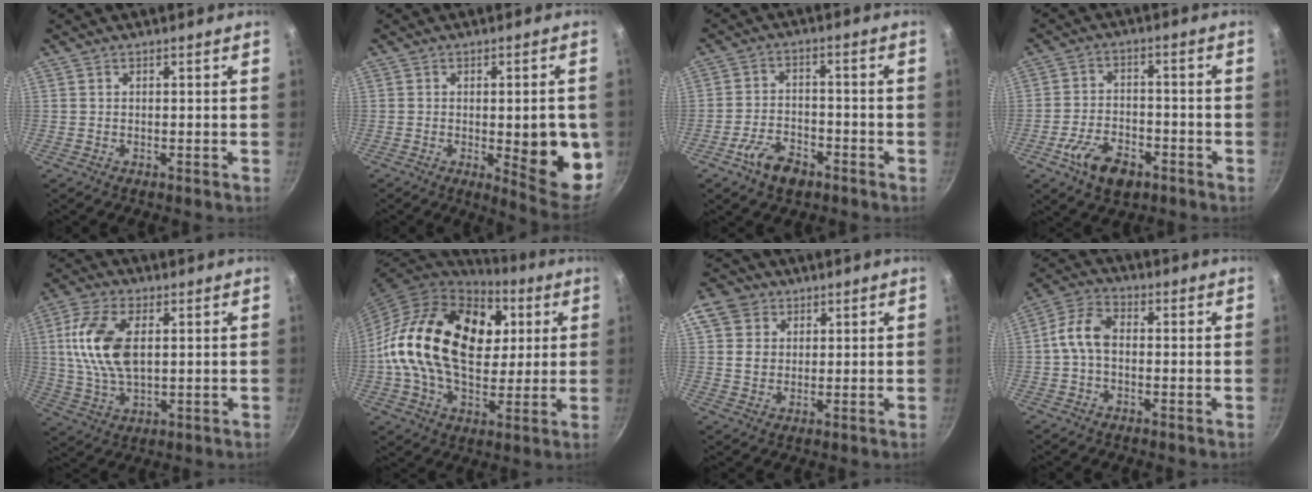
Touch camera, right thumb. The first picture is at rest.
{"total": 14.0, "force": [-1.9, 4.9, 13.0], "torque": [-0.125, -0.012, -0.019]}
{"total": 7.4, "force": [-4.5, 3.9, 4.4], "torque": [-0.074, 0.030, -0.085]}
{"total": 9.4, "force": [-5.0, 5.2, 6.0], "torque": [-0.099, 0.027, -0.091]}
{"total": 13.3, "force": [2.5, 7.1, 11.0], "torque": [-0.213, 0.000, 0.048]}
{"total": 27.5, "force": [4.8, 17.9, 20.3], "torque": [-0.336, 0.017, 0.073]}
{"total": 7.9, "force": [3.2, 6.5, 3.0], "torque": [-0.030, -0.003, 0.049]}
{"total": 7.3, "force": [-0.1, 4.5, 5.7], "torque": [-0.112, 0.029, -0.014]}